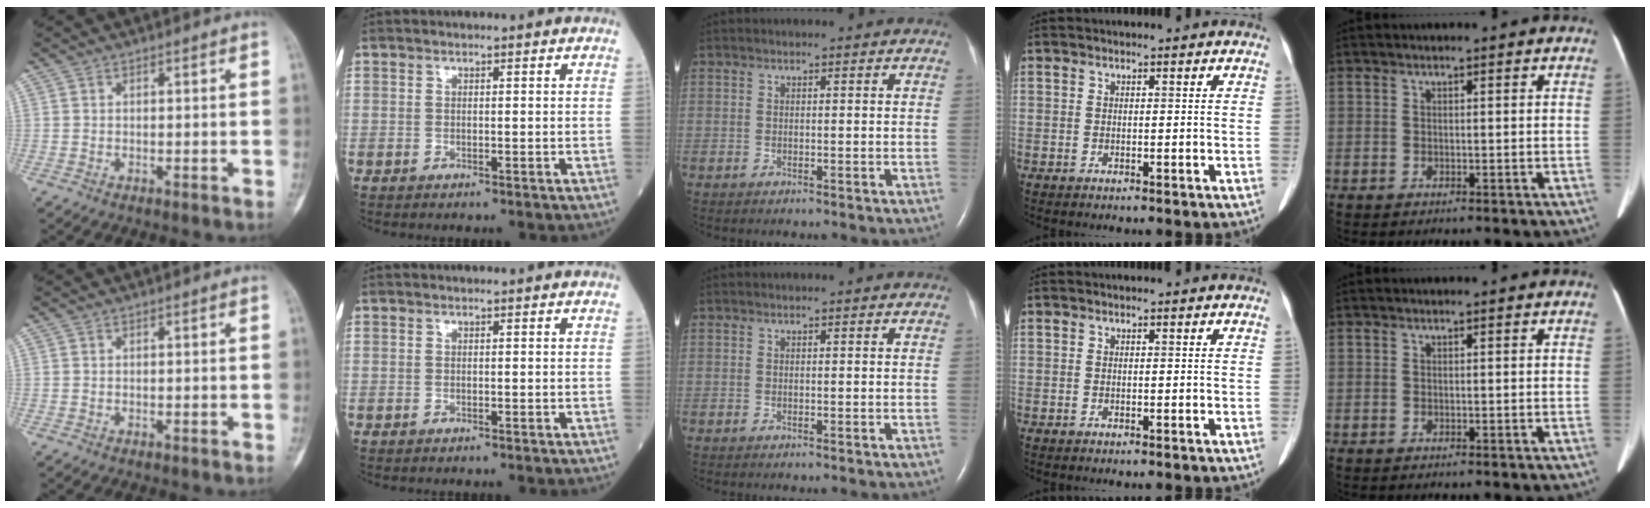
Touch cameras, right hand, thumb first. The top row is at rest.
{}